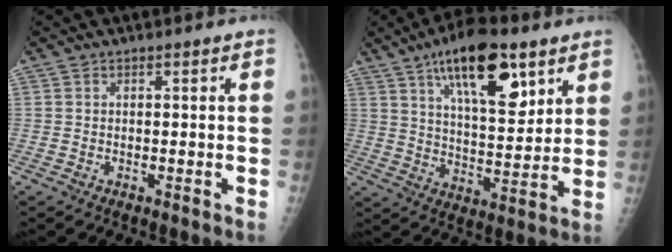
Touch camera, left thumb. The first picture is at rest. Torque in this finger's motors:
{"motor_torque": [2.16, 1.44, 1.64, -1.08, 0.22]}